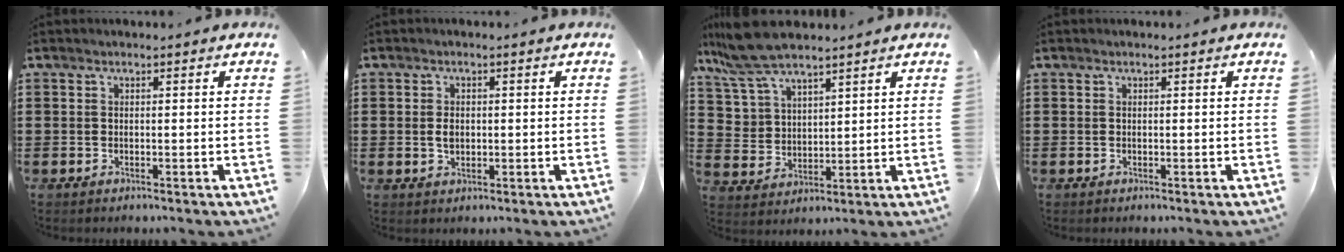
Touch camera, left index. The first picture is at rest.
{"total": 2.3, "force": [0.1, 1.4, 1.8], "torque": [-0.037, 0.004, 0.001]}
{"total": 9.0, "force": [7.3, 3.4, 4.0], "torque": [-0.106, -0.009, 0.138]}
{"total": 0.0}